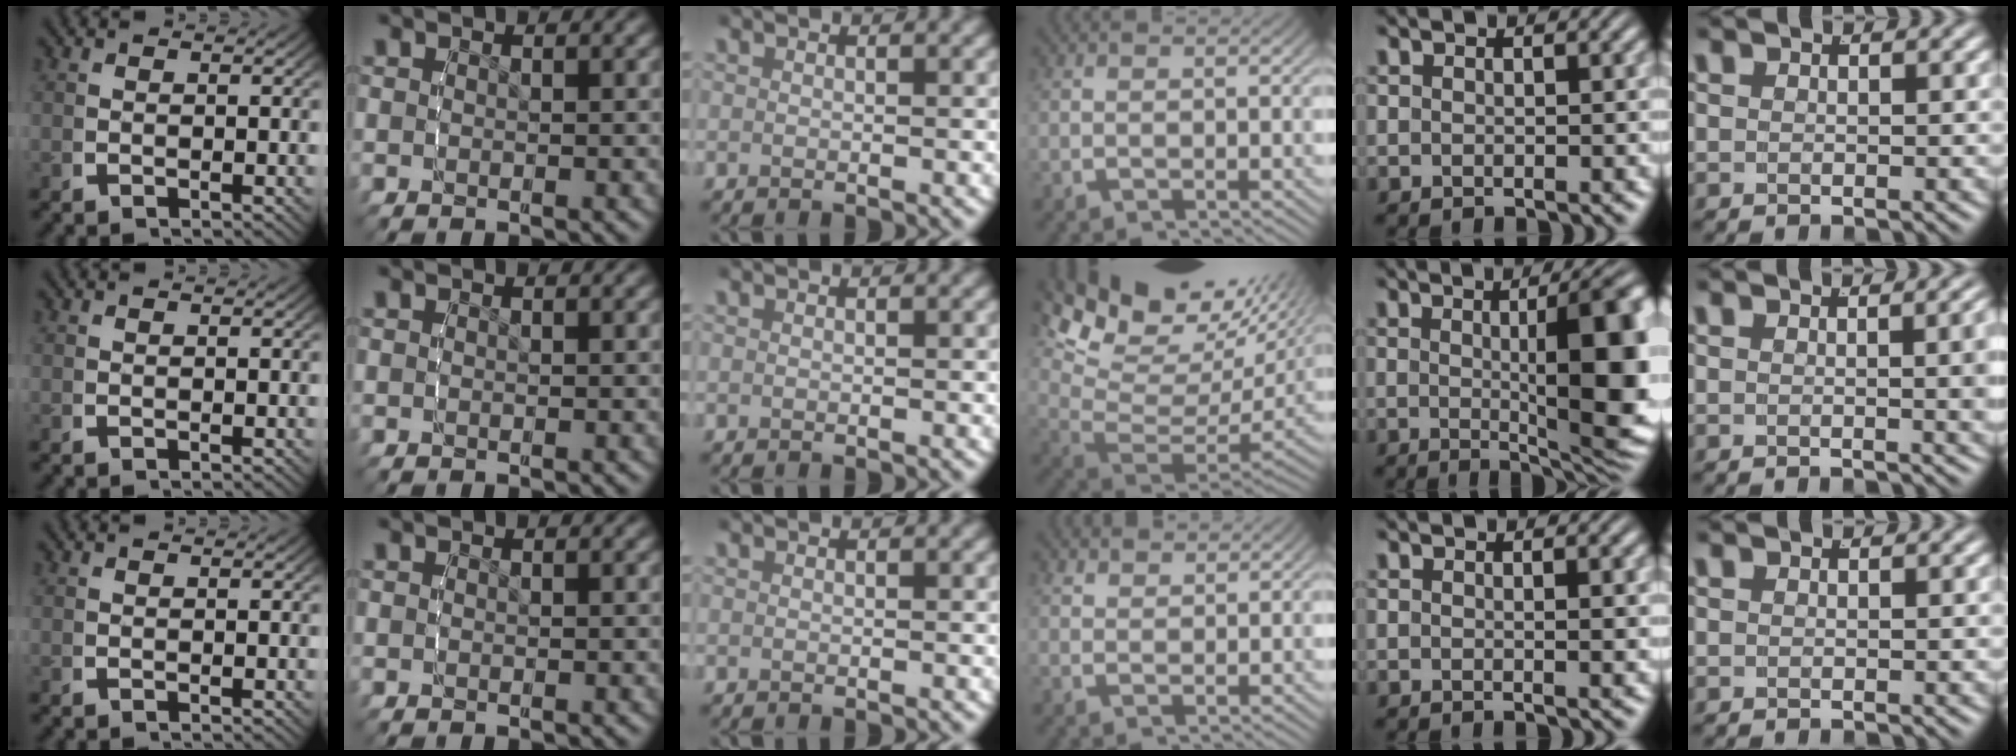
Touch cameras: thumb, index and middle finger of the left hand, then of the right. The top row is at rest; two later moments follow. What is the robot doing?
{"motion": "lift_and_place", "object": "screwdriver"}